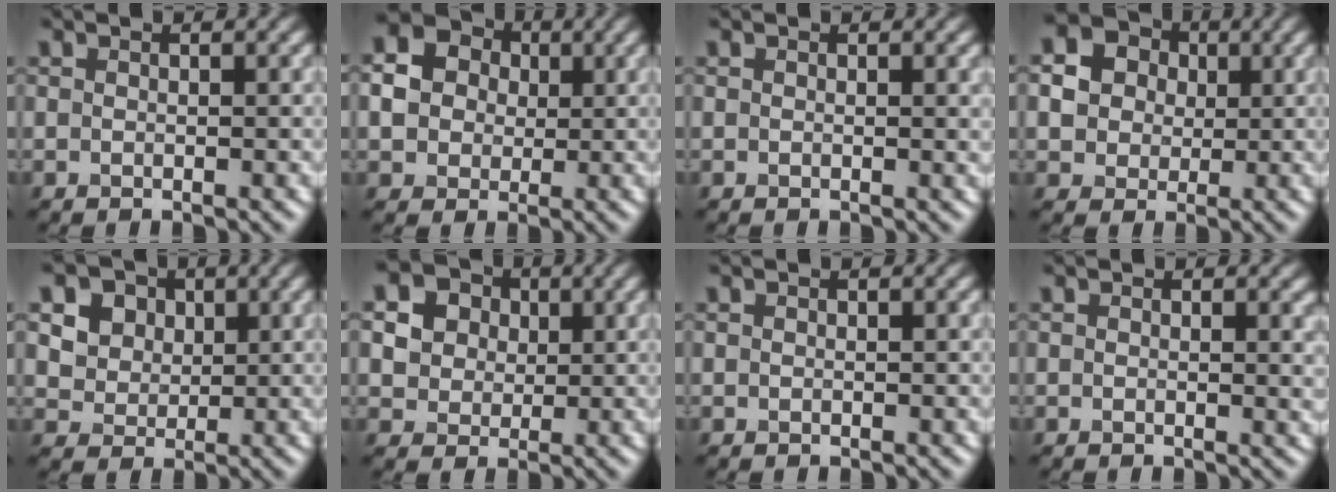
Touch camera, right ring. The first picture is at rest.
{"total": 10.7, "force": [2.5, 9.6, 4.2], "torque": [-0.123, 0.037, 0.036]}
{"total": 0.7, "force": [0.2, 0.1, 0.7], "torque": [-0.007, 0.000, 0.002]}
{"total": 12.6, "force": [3.7, 11.1, 4.7], "torque": [-0.142, 0.040, 0.055]}
{"total": 9.7, "force": [4.7, 7.3, 4.3], "torque": [-0.096, 0.021, 0.068]}
{"total": 8.8, "force": [3.5, 7.1, 3.7], "torque": [-0.099, 0.030, 0.050]}
{"total": 0.0}
{"total": 1.0, "force": [0.4, 0.2, 0.9], "torque": [-0.008, -0.001, 0.005]}